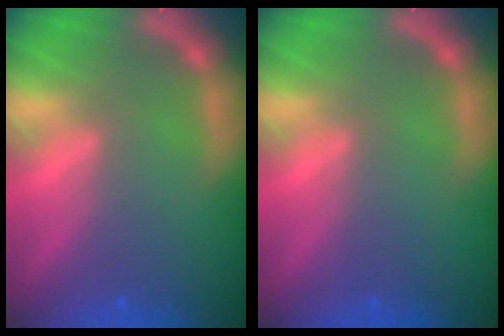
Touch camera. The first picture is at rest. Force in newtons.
{"total": 0.0}